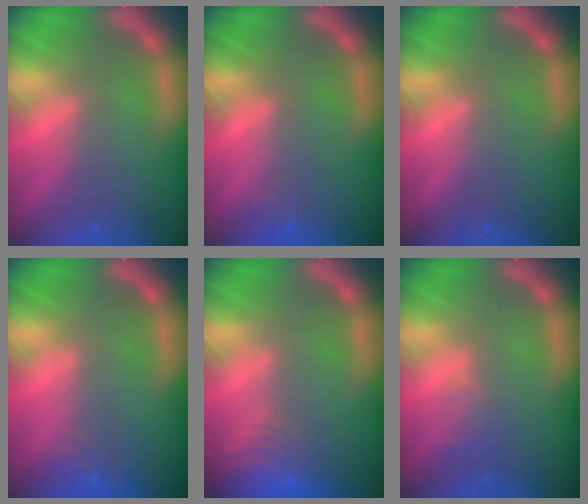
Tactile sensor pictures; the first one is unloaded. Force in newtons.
{"total": 0.9}
{"total": 0.0}
{"total": 1.9}
{"total": 9.0}
{"total": 1.5}